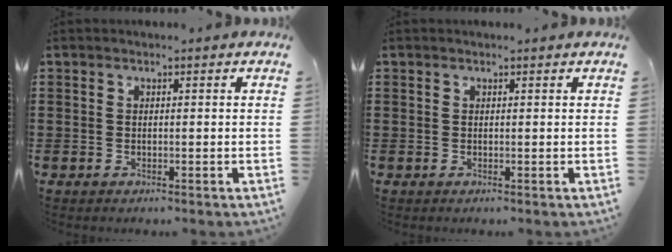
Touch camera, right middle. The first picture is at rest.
{"total": 0.0}